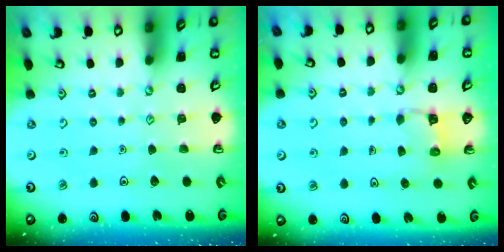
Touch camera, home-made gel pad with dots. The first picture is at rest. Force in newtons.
{"total": 2.9, "press": 2.9, "slide": 0.3}